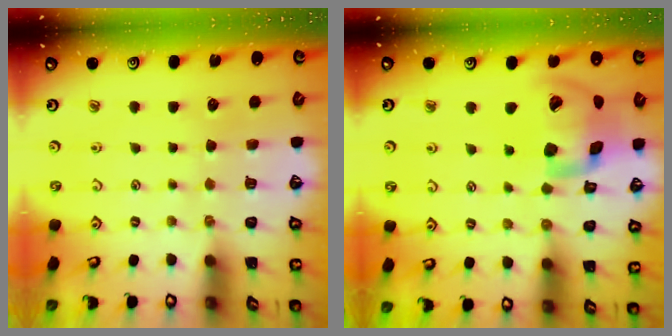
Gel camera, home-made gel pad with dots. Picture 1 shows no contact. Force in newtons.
{"total": 19.5, "press": 19.2, "slide": 2.9}